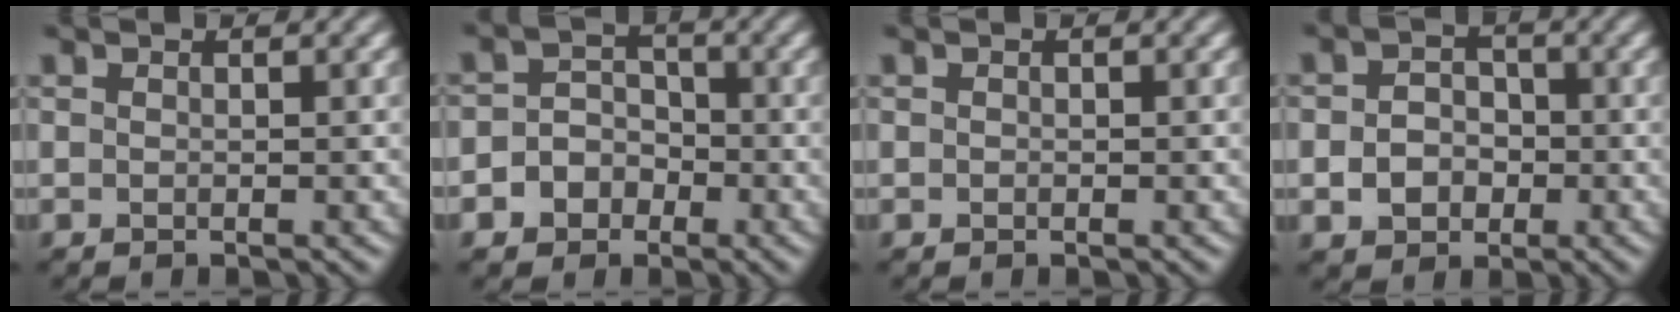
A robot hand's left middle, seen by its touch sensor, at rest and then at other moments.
{"total": 4.3, "force": [-2.4, 3.4, 0.6], "torque": [0.015, 0.003, -0.060]}
{"total": 0.0}
{"total": 3.3, "force": [-1.3, 2.6, 1.6], "torque": [-0.028, -0.002, -0.021]}